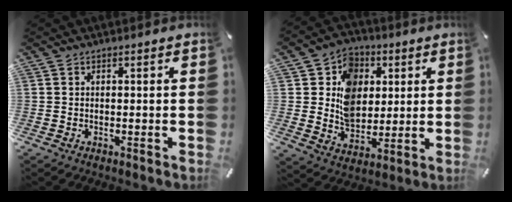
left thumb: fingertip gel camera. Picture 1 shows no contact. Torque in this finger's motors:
{"motor_torque": [1.52, 1.49, 0.73, -0.68, 0.38]}